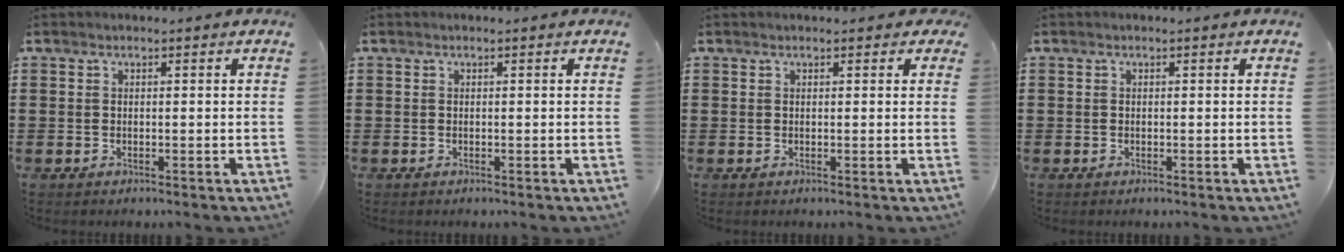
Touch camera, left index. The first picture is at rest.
{"total": 0.0}
{"total": 0.7, "force": [0.5, 0.2, 0.4], "torque": [-0.007, 0.005, 0.009]}
{"total": 0.0}